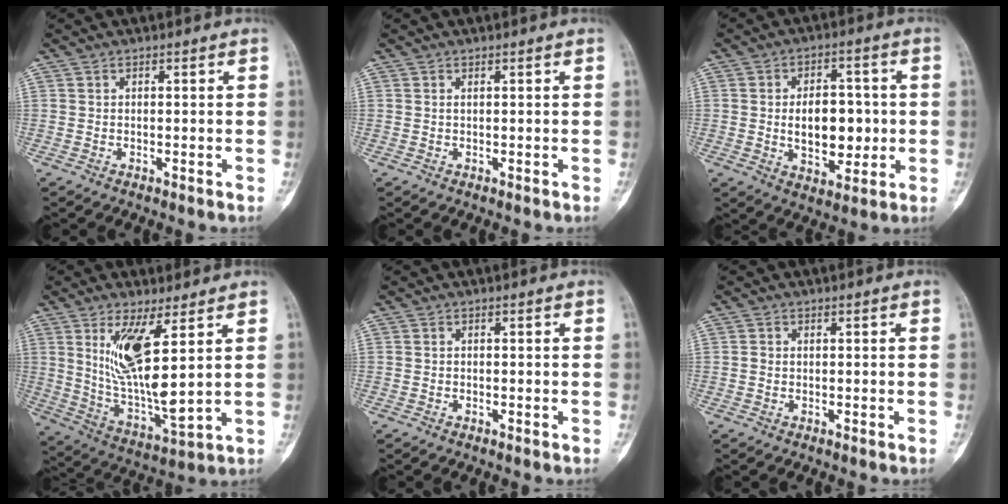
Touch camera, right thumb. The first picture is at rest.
{"total": 0.0}
{"total": 12.1, "force": [-0.4, 7.5, 9.5], "torque": [-0.108, 0.009, 0.002]}
{"total": 14.5, "force": [4.9, 3.6, 13.2], "torque": [-0.253, -0.044, 0.107]}
{"total": 0.0}
{"total": 0.6, "force": [0.0, 0.5, 0.3], "torque": [-0.007, 0.001, -0.001]}